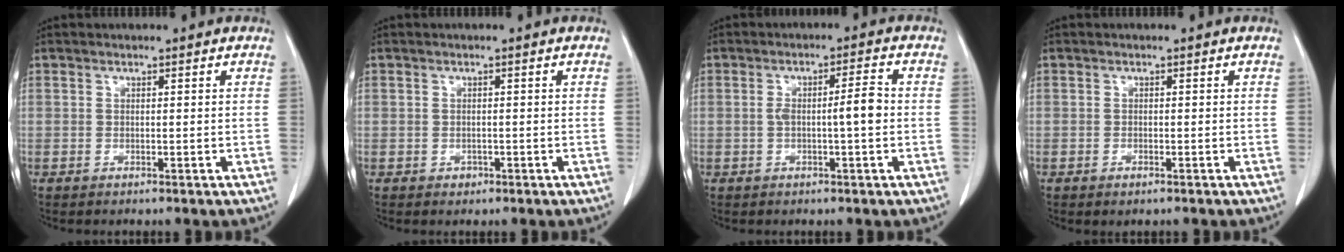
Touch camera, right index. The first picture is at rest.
{"total": 1.1, "force": [-0.5, 1.0, 0.2], "torque": [0.001, 0.004, -0.006]}
{"total": 4.6, "force": [-0.4, 0.4, 4.6], "torque": [-0.080, 0.013, -0.004]}
{"total": 0.9, "force": [-0.6, 0.4, 0.6], "torque": [-0.011, -0.001, -0.004]}